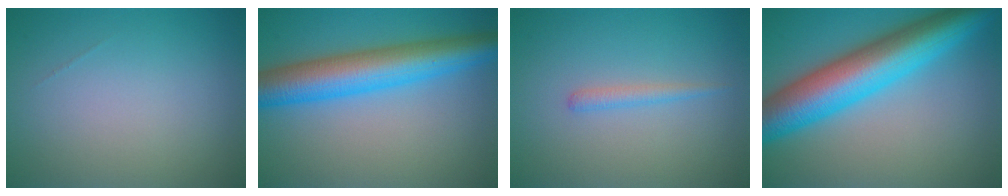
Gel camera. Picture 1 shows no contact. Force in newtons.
{"total": 8.2, "press": 8.2, "slide": 0.1}
{"total": 1.2, "press": 1.2, "slide": 0.0}
{"total": 10.9, "press": 10.9, "slide": 0.2}